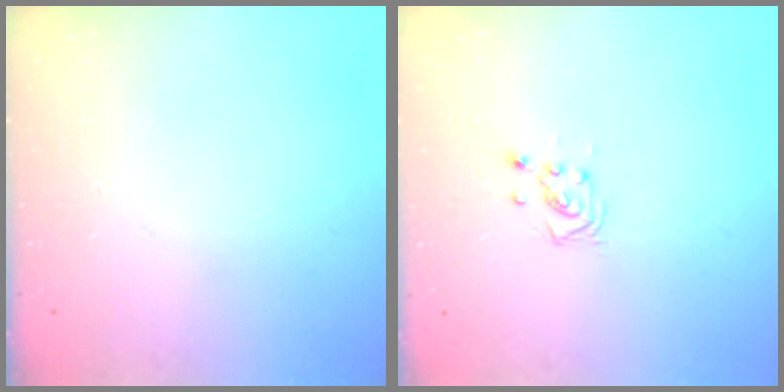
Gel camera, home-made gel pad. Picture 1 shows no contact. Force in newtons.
{"total": 2.9, "press": 2.9, "slide": 0.3}